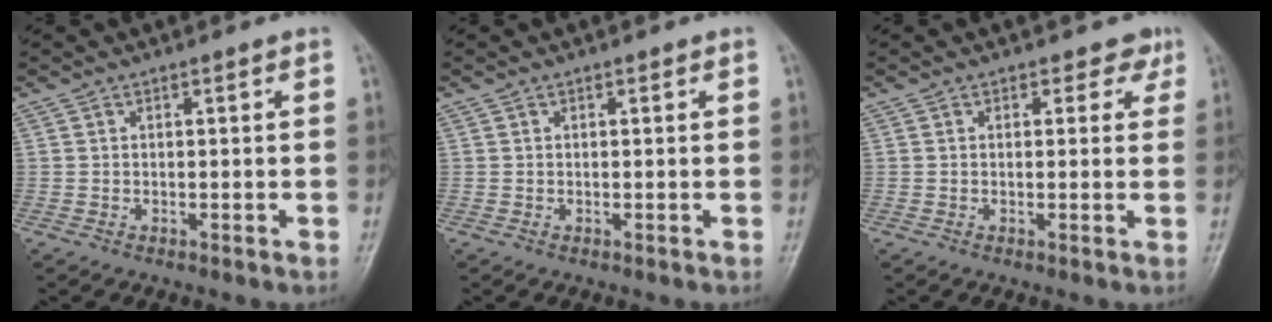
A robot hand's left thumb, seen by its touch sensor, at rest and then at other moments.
{"total": 0.0}
{"total": 2.3, "force": [1.4, 1.7, 0.5], "torque": [0.022, -0.004, 0.008]}